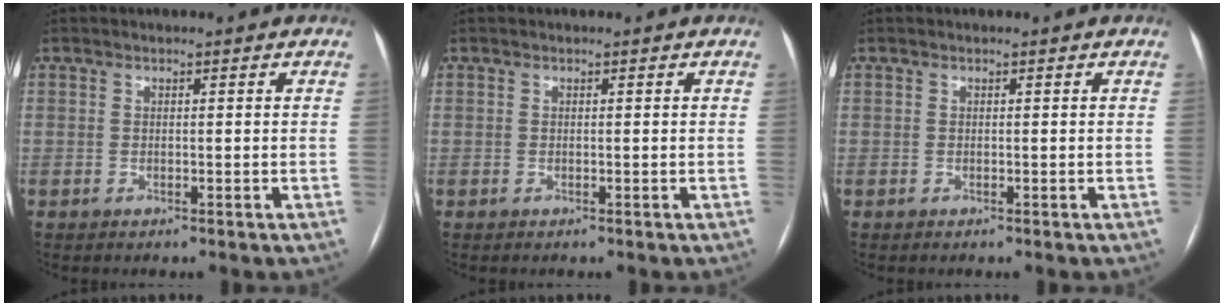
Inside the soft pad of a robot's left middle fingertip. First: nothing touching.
{"total": 0.0}
{"total": 0.0}